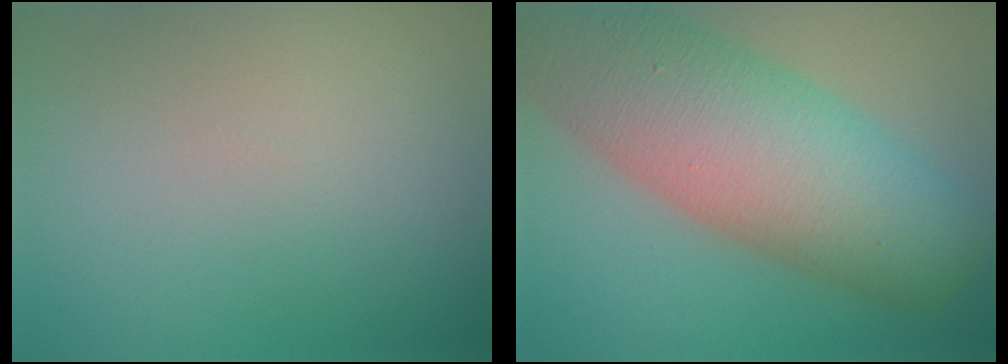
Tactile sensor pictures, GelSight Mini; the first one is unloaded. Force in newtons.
{"total": 14.3, "press": 14.3, "slide": 0.7}